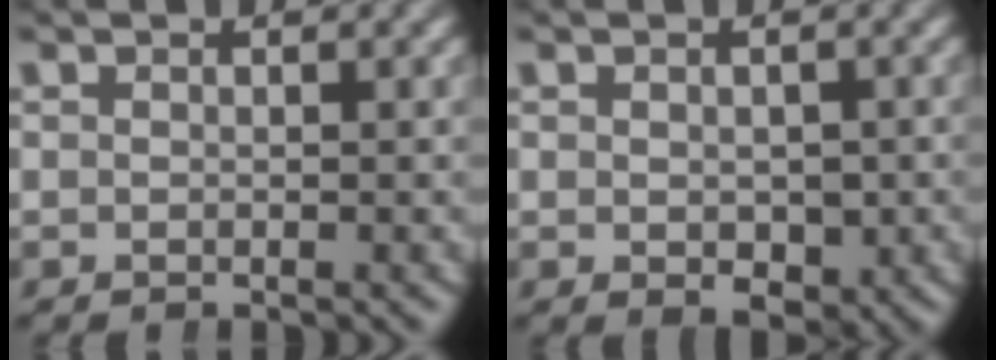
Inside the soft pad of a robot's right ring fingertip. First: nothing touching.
{"total": 2.8, "force": [-1.0, 1.5, 2.1], "torque": [-0.026, -0.022, 0.001]}